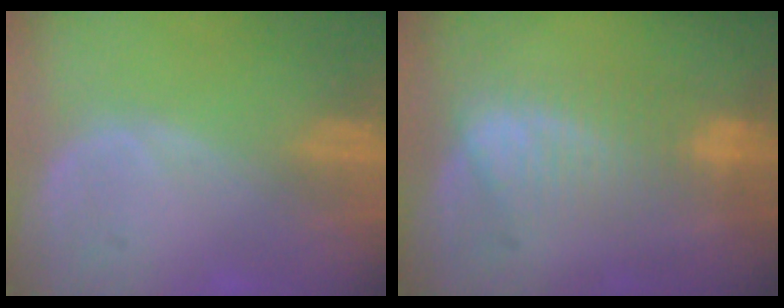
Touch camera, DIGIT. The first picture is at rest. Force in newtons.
{"total": 6.8, "press": 6.7, "slide": 1.2}